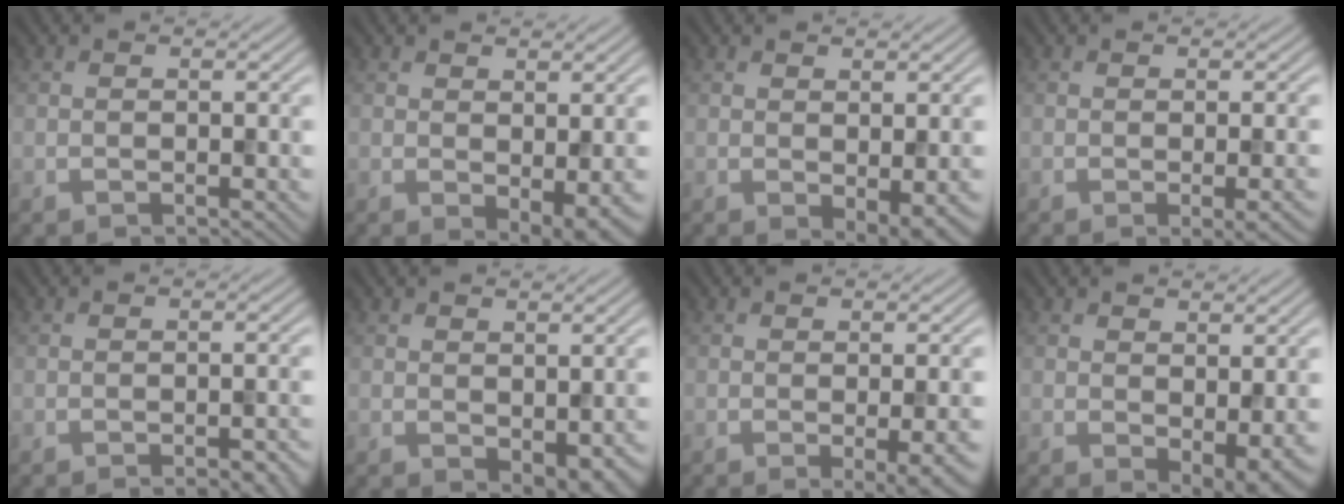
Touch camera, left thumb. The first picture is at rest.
{"total": 3.8, "force": [-0.5, 1.7, 3.4], "torque": [-0.052, -0.010, 0.000]}
{"total": 3.6, "force": [-0.8, 1.4, 3.3], "torque": [-0.049, -0.009, -0.006]}
{"total": 3.7, "force": [-1.2, 0.9, 3.4], "torque": [-0.045, 0.001, -0.015]}
{"total": 3.8, "force": [-2.4, 1.0, 2.8], "torque": [-0.030, 0.006, -0.026]}
{"total": 3.7, "force": [-1.0, 2.1, 2.9], "torque": [-0.041, -0.013, -0.006]}
{"total": 5.8, "force": [-1.7, 1.5, 5.3], "torque": [-0.069, -0.004, -0.014]}
{"total": 4.1, "force": [-0.4, 1.9, 3.6], "torque": [-0.054, -0.011, 0.002]}